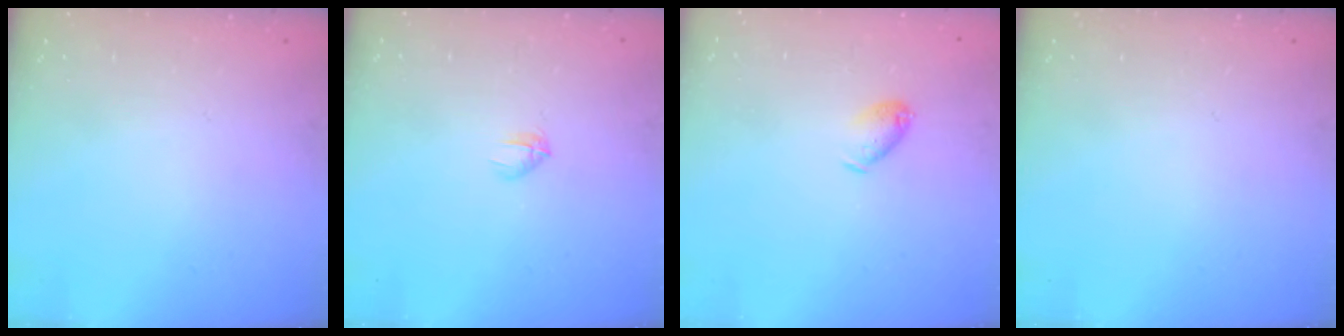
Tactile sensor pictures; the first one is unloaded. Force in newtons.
{"total": 2.8, "press": 2.7, "slide": 0.7}
{"total": 6.1, "press": 6.1, "slide": 0.5}
{"total": 0.0}